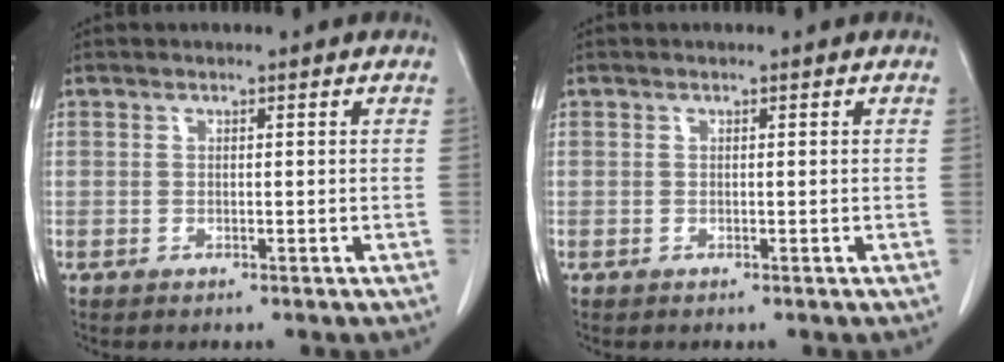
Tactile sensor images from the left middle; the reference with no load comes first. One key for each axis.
{"total": 0.0}